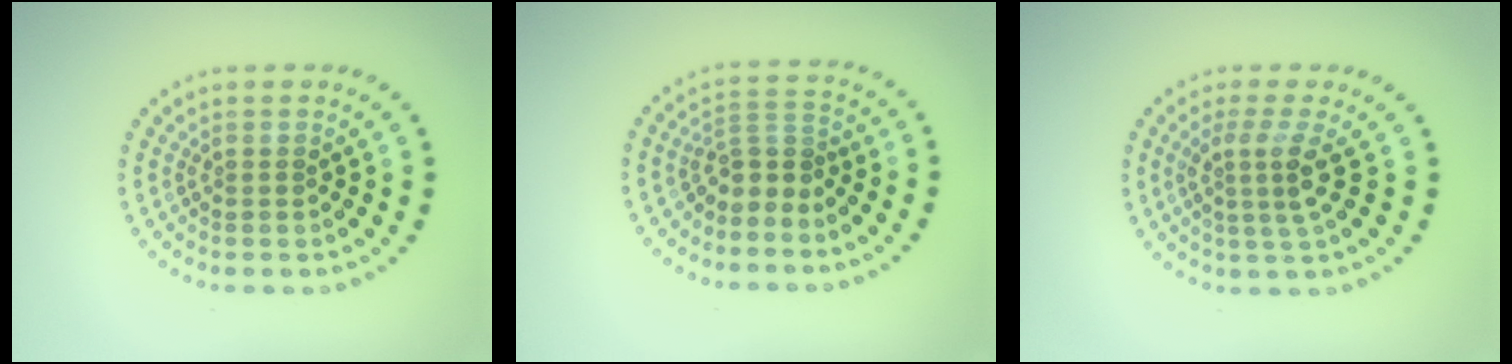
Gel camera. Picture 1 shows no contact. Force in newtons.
{"total": 2.7, "press": 1.9, "slide": 1.9}
{"total": 3.0, "press": 2.2, "slide": 2.0}